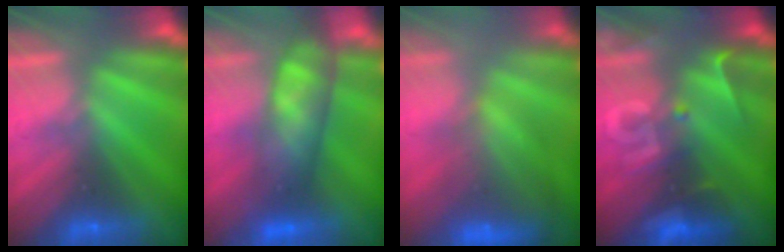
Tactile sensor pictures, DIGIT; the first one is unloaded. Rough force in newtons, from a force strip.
{"total": 10.5}
{"total": 9.4}
{"total": 3.1}